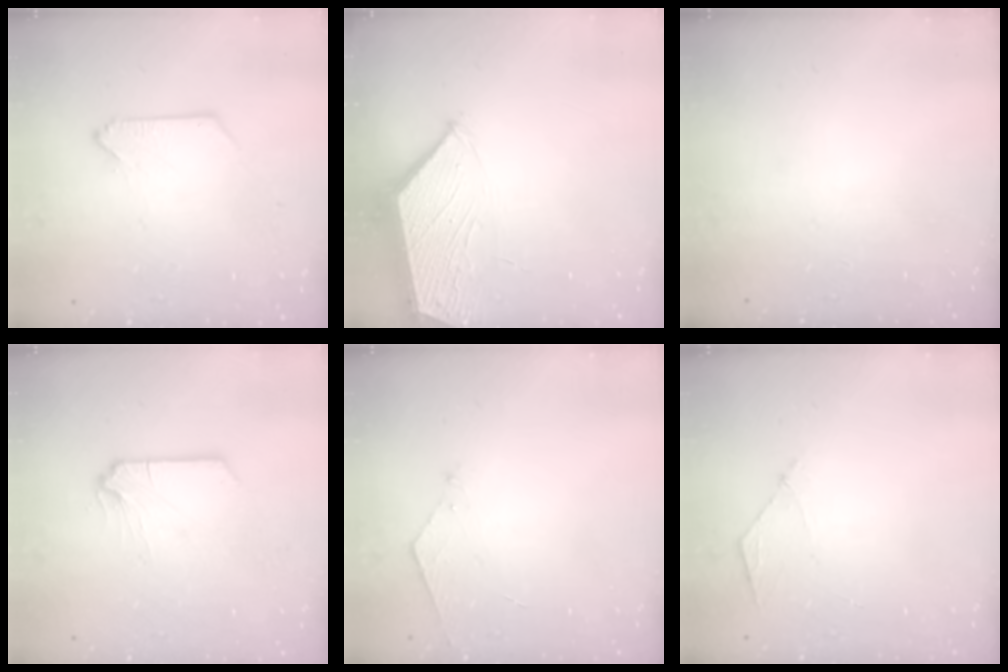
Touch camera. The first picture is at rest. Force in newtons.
{"total": 3.2, "press": 3.2, "slide": 0.4}
{"total": 0.0}
{"total": 0.0}
{"total": 5.2, "press": 5.1, "slide": 0.6}
{"total": 4.8, "press": 4.7, "slide": 0.6}